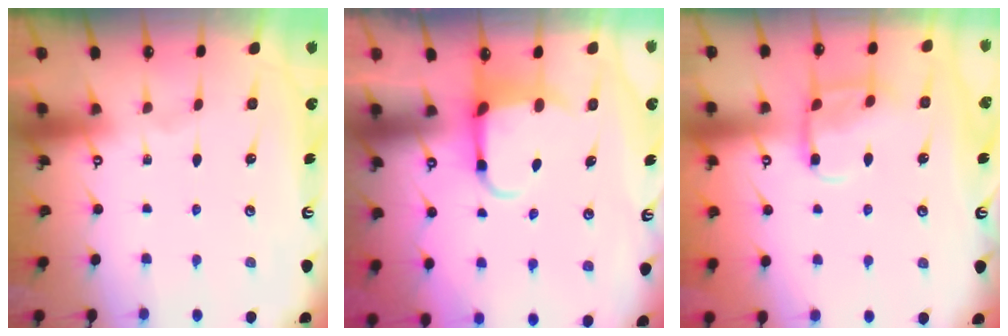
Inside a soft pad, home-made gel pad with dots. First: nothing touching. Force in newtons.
{"total": 4.0, "press": 3.8, "slide": 0.9}
{"total": 10.6, "press": 10.5, "slide": 1.1}